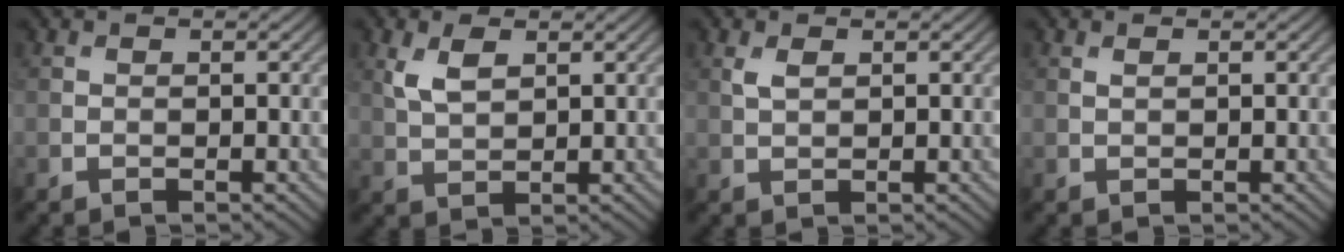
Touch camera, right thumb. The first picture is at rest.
{"total": 3.8, "force": [1.7, 1.9, 2.9], "torque": [-0.070, 0.001, 0.038]}
{"total": 1.6, "force": [0.8, 0.8, 1.2], "torque": [-0.032, 0.000, 0.018]}
{"total": 0.6, "force": [0.4, 0.2, 0.4], "torque": [-0.011, 0.001, 0.008]}